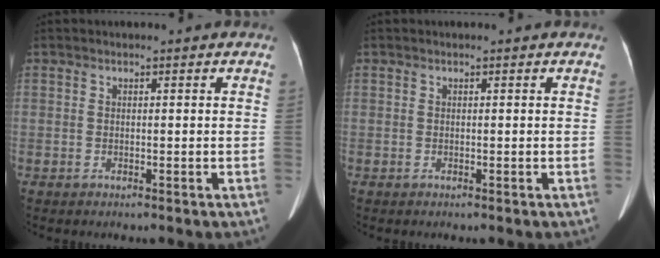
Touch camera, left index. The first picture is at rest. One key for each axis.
{"total": 0.0}